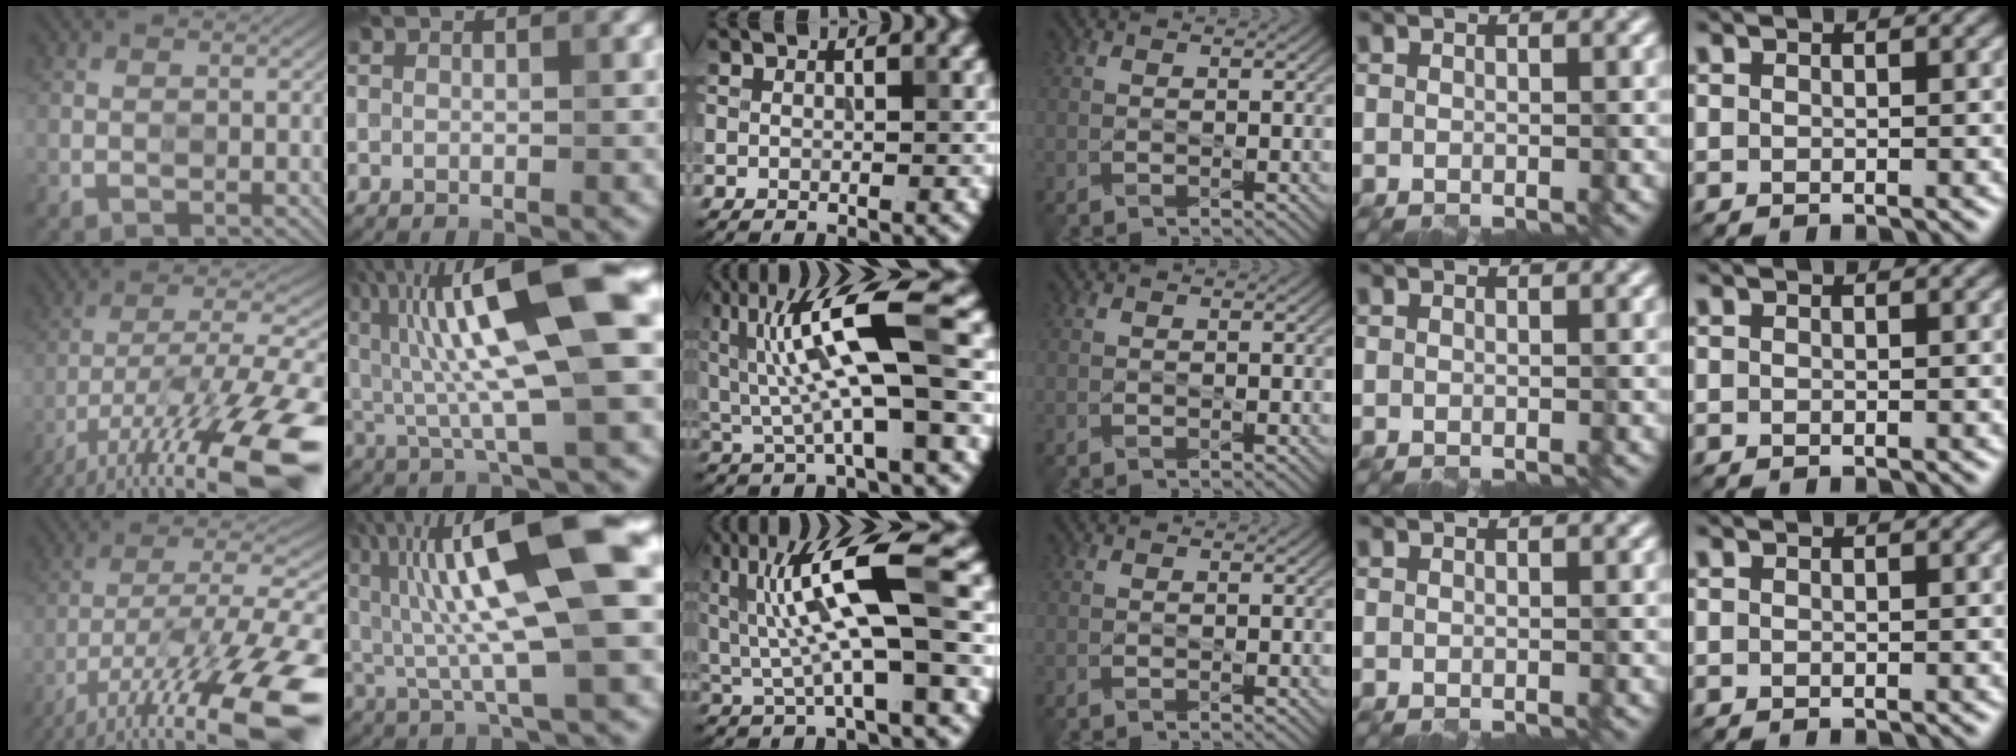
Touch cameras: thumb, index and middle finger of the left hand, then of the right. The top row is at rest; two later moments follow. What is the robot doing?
{"motion": "wipe", "object": "glass cup"}